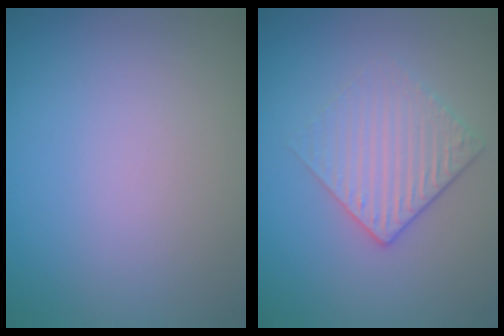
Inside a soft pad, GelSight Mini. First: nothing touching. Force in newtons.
{"total": 3.0, "press": 2.6, "slide": 1.4}